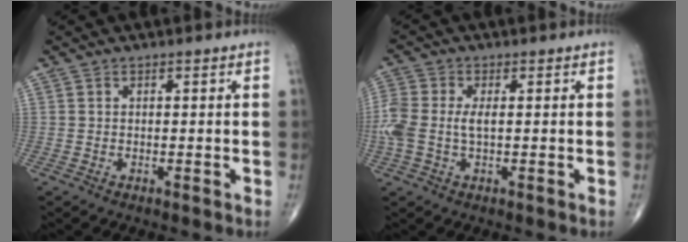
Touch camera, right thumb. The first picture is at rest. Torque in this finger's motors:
{"motor_torque": [0.18, -0.02, 0.50, 0.29, 0.05]}